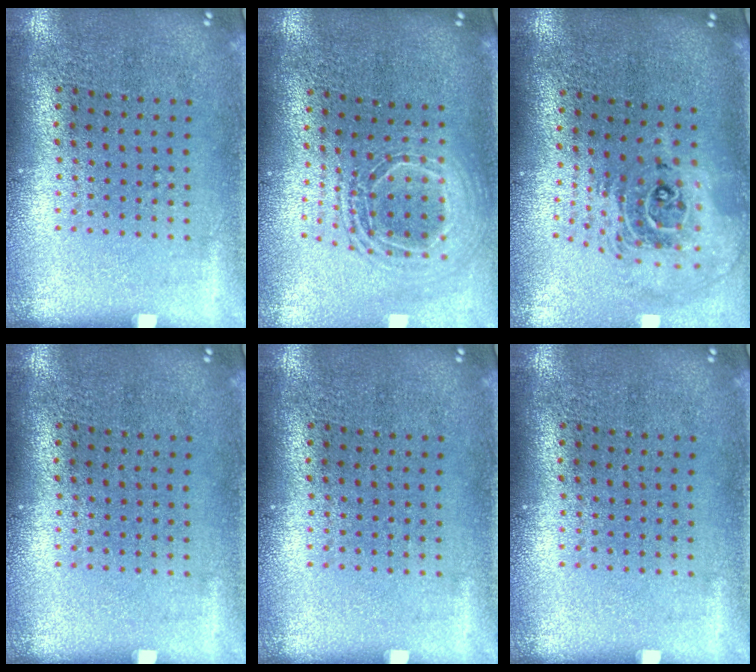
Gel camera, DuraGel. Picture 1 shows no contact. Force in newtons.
{"total": 2.0, "press": 1.5, "slide": 1.3}
{"total": 2.4, "press": 1.8, "slide": 1.6}
{"total": 0.0}
{"total": 0.0}
{"total": 0.0}